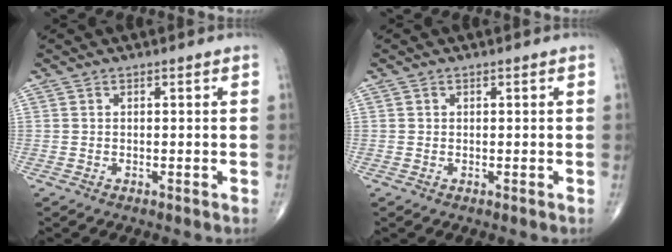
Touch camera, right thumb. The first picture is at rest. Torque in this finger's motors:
{"motor_torque": [-0.40, 0.12, -0.02, 0.11, 0.03]}